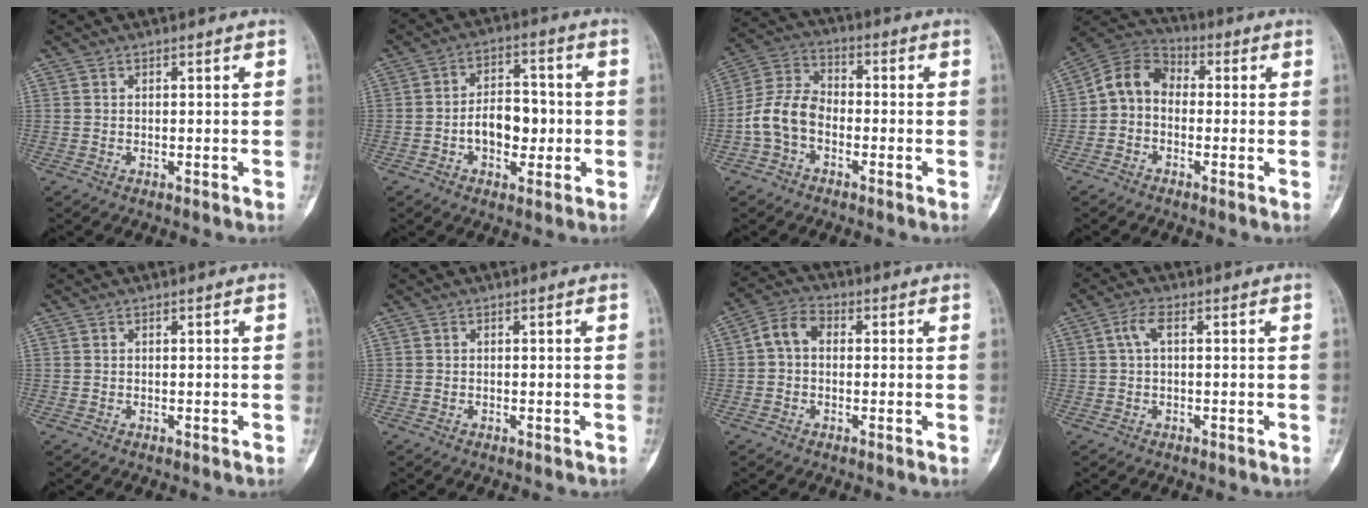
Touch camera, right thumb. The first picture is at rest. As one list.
[{"total": 9.1, "force": [-1.5, 5.8, 6.9], "torque": [-0.082, 0.023, -0.028]}, {"total": 9.0, "force": [-2.7, 6.2, 5.9], "torque": [-0.113, 0.035, -0.065]}, {"total": 8.3, "force": [-0.6, 6.5, 5.0], "torque": [-0.076, 0.032, -0.033]}, {"total": 0.0}, {"total": 0.0}, {"total": 5.5, "force": [0.2, 4.1, 3.7], "torque": [-0.059, 0.018, -0.007]}, {"total": 3.0, "force": [0.5, 1.3, 2.7], "torque": [-0.058, 0.010, 0.009]}]